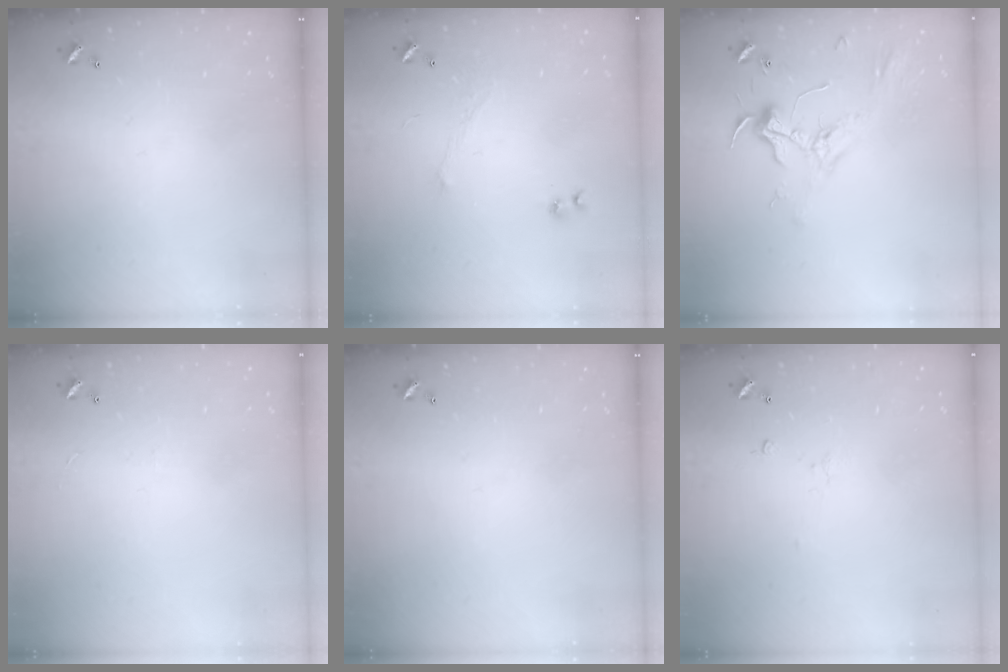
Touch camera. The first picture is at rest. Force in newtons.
{"total": 1.2, "press": 1.0, "slide": 0.8}
{"total": 2.3, "press": 2.2, "slide": 0.7}
{"total": 1.3, "press": 1.3, "slide": 0.4}
{"total": 0.0}
{"total": 1.1, "press": 0.9, "slide": 0.5}